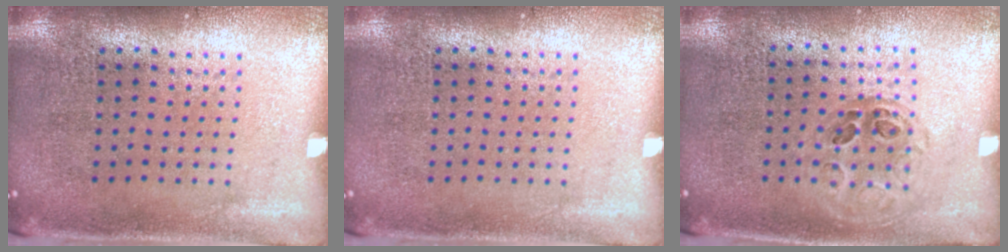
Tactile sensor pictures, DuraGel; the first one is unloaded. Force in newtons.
{"total": 0.0}
{"total": 0.9, "press": 0.9, "slide": 0.2}